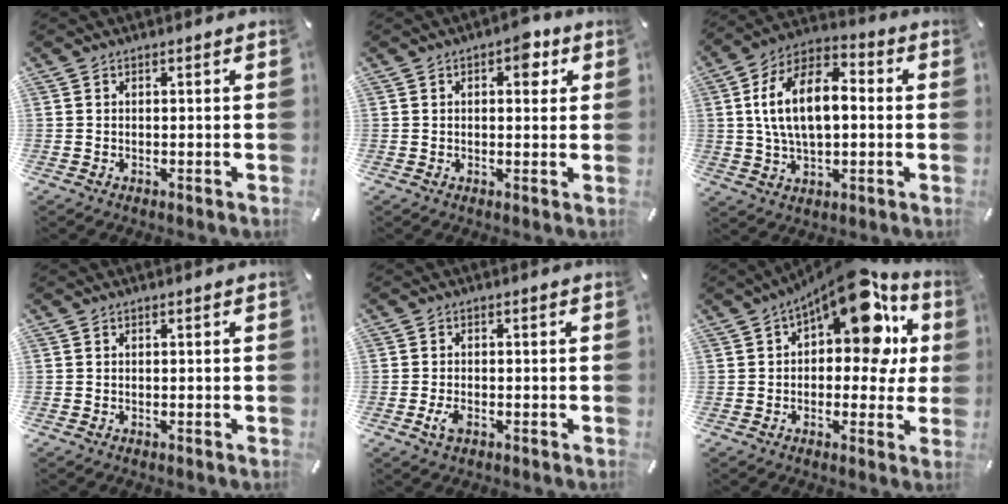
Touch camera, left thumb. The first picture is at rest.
{"total": 5.7, "force": [2.0, 3.2, 4.2], "torque": [-0.041, -0.007, 0.024]}
{"total": 15.0, "force": [1.3, 9.1, 11.9], "torque": [-0.231, 0.011, 0.022]}
{"total": 0.0}
{"total": 2.5, "force": [-1.1, 1.3, 1.9], "torque": [-0.052, -0.004, -0.024]}
{"total": 17.4, "force": [8.1, 8.4, 12.9], "torque": [-0.171, -0.054, 0.133]}